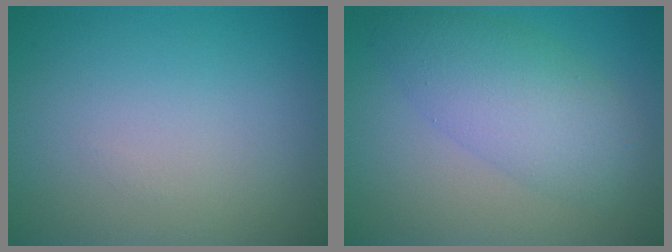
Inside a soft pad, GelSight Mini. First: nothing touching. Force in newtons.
{"total": 5.5, "press": 5.5, "slide": 0.3}